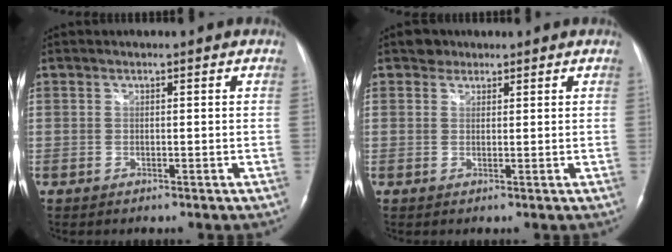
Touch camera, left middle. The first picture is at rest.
{"total": 1.9, "force": [1.4, 1.3, 0.0], "torque": [0.003, 0.006, 0.019]}